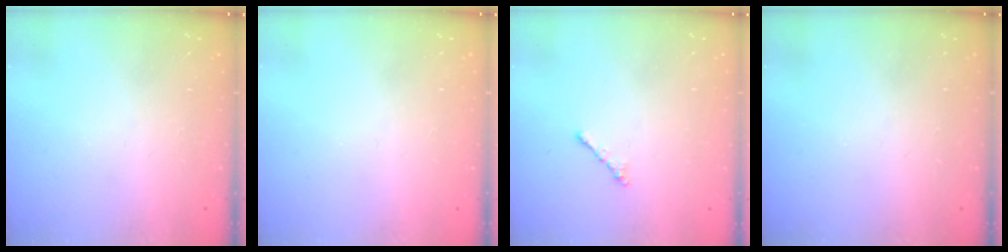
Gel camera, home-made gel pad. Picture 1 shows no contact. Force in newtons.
{"total": 0.0}
{"total": 1.8, "press": 1.7, "slide": 0.6}
{"total": 0.0}